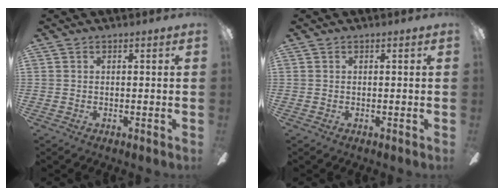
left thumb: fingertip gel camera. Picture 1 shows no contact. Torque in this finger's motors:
{"motor_torque": [-0.10, 0.10, -0.05, 0.04, 0.00]}